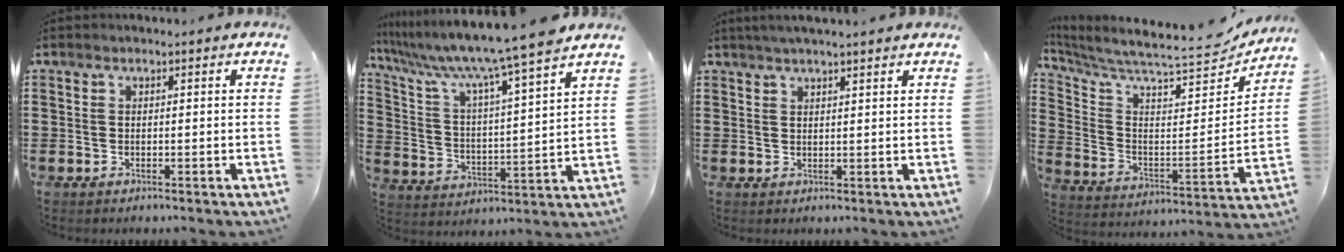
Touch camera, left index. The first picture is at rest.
{"total": 9.1, "force": [7.7, -1.0, 4.8], "torque": [-0.127, -0.059, 0.120]}
{"total": 2.2, "force": [2.0, -0.2, 1.0], "torque": [-0.022, 0.002, 0.037]}
{"total": 6.6, "force": [6.0, 0.4, 2.7], "torque": [-0.087, -0.060, 0.095]}